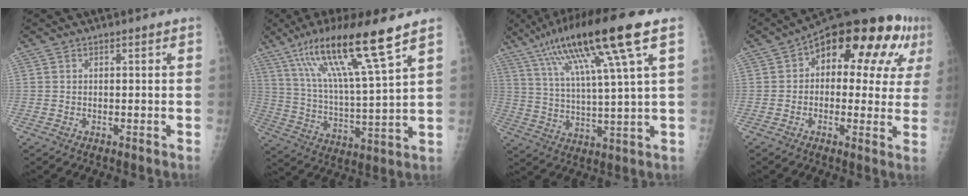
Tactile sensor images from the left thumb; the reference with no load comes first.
{"total": 18.0, "force": [11.3, 1.0, 14.0], "torque": [-0.249, -0.043, 0.206]}
{"total": 18.6, "force": [9.3, 1.0, 16.0], "torque": [-0.287, -0.007, 0.162]}
{"total": 19.8, "force": [7.0, 10.5, 15.3], "torque": [-0.151, 0.022, 0.082]}